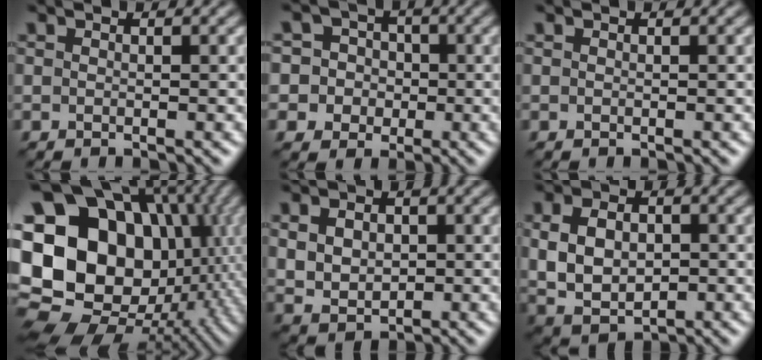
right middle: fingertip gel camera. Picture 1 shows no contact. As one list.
[{"total": 6.9, "force": [-0.1, 6.7, 1.5], "torque": [-0.026, 0.034, -0.021]}, {"total": 0.0}, {"total": 24.4, "force": [0.4, 20.6, 13.0], "torque": [-0.272, -0.006, -0.008]}, {"total": 4.5, "force": [0.5, 3.4, 2.8], "torque": [-0.058, -0.002, 0.016]}, {"total": 6.8, "force": [0.1, 4.9, 4.8], "torque": [-0.103, -0.004, 0.012]}]